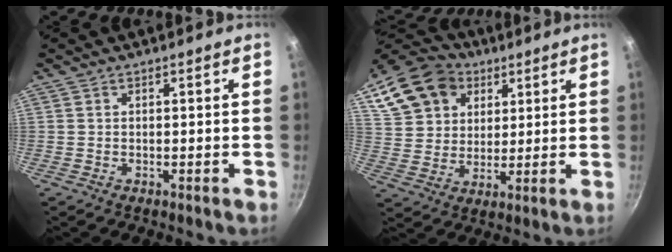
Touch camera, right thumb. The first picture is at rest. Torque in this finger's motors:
{"motor_torque": [-0.52, 1.10, 0.14, 0.10, 0.07]}